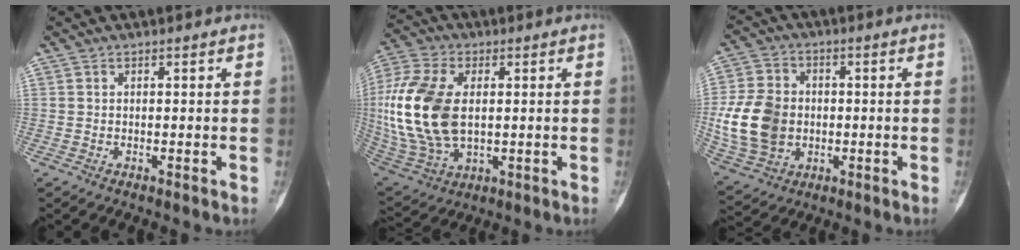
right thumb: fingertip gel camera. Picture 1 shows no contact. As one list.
[{"total": 20.1, "force": [1.3, 12.1, 16.1], "torque": [-0.361, -0.007, 0.034]}, {"total": 14.1, "force": [-1.0, 11.1, 8.7], "torque": [-0.158, 0.008, -0.012]}]